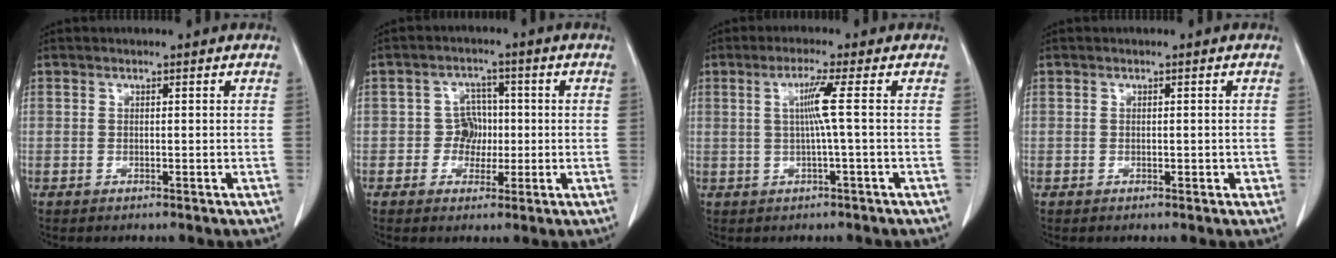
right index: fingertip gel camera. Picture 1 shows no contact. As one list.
[{"total": 4.0, "force": [-0.3, 3.8, 1.2], "torque": [-0.007, 0.013, -0.003]}, {"total": 4.1, "force": [0.4, -1.3, 3.9], "torque": [-0.077, 0.002, 0.009]}, {"total": 1.0, "force": [-0.1, 0.6, 0.7], "torque": [-0.004, 0.003, 0.002]}]